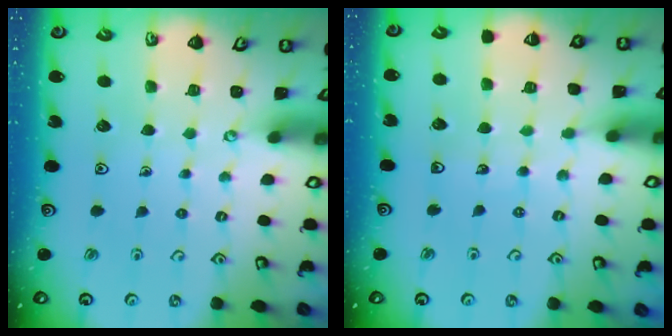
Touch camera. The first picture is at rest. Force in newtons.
{"total": 2.9, "press": 2.1, "slide": 2.1}